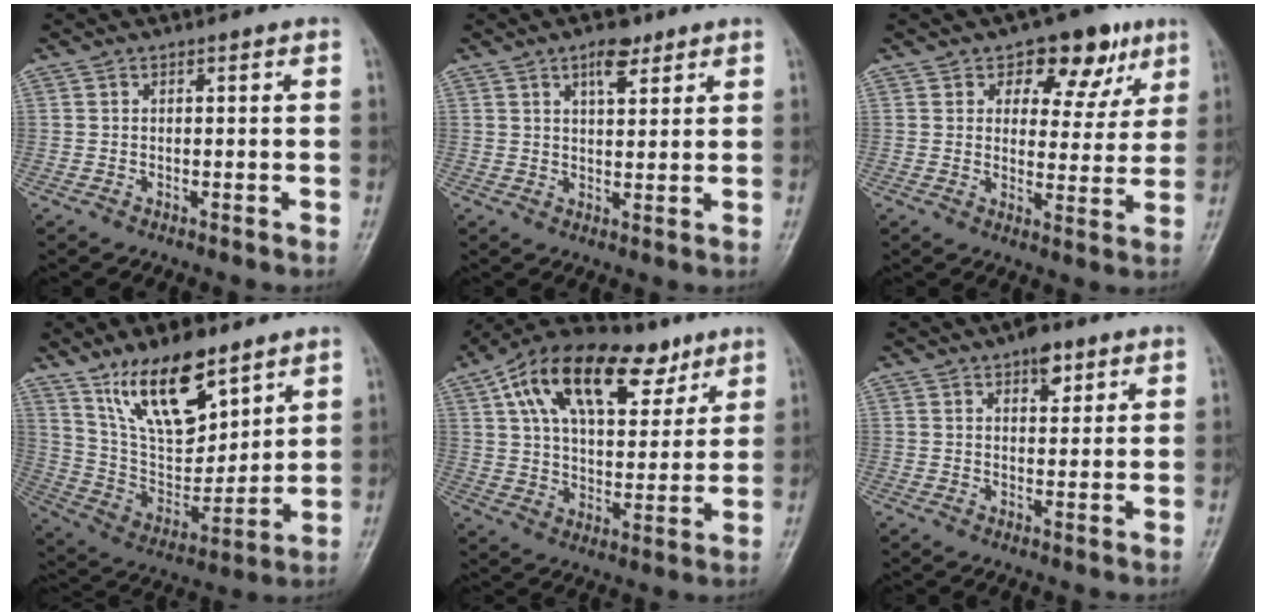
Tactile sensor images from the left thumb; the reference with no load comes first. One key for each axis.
{"total": 5.0, "fx": 3.1, "fy": 2.2, "fz": 3.2, "tx": -0.035, "ty": -0.017, "tz": 0.048}
{"total": 11.2, "fx": 6.0, "fy": 7.0, "fz": 6.3, "tx": -0.028, "ty": -0.020, "tz": 0.079}
{"total": 18.2, "fx": 11.7, "fy": 7.9, "fz": 11.5, "tx": -0.153, "ty": -0.064, "tz": 0.227}
{"total": 22.5, "fx": 11.7, "fy": 11.8, "fz": 15.2, "tx": -0.224, "ty": -0.003, "tz": 0.196}
{"total": 4.7, "fx": 2.8, "fy": 2.4, "fz": 2.9, "tx": -0.022, "ty": -0.012, "tz": 0.038}